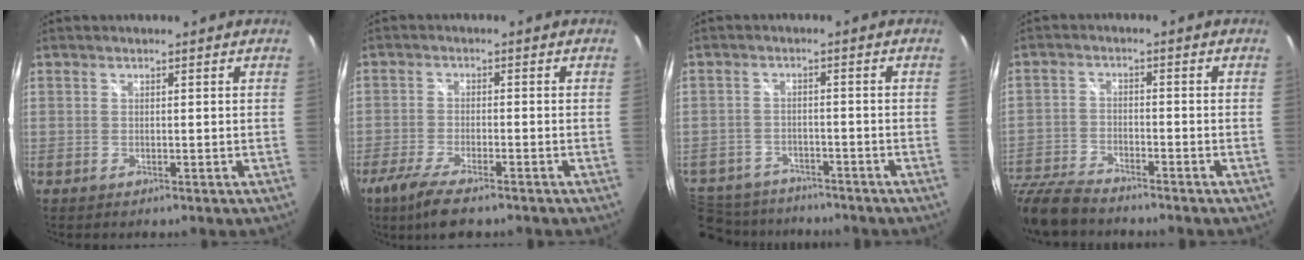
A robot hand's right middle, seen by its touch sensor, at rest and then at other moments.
{"total": 8.3, "force": [-6.1, 1.8, 5.4], "torque": [-0.132, -0.028, -0.113]}
{"total": 13.5, "force": [-10.6, 7.3, 4.2], "torque": [-0.133, 0.009, -0.169]}
{"total": 11.0, "force": [-9.6, 2.9, 4.7], "torque": [-0.125, -0.022, -0.190]}